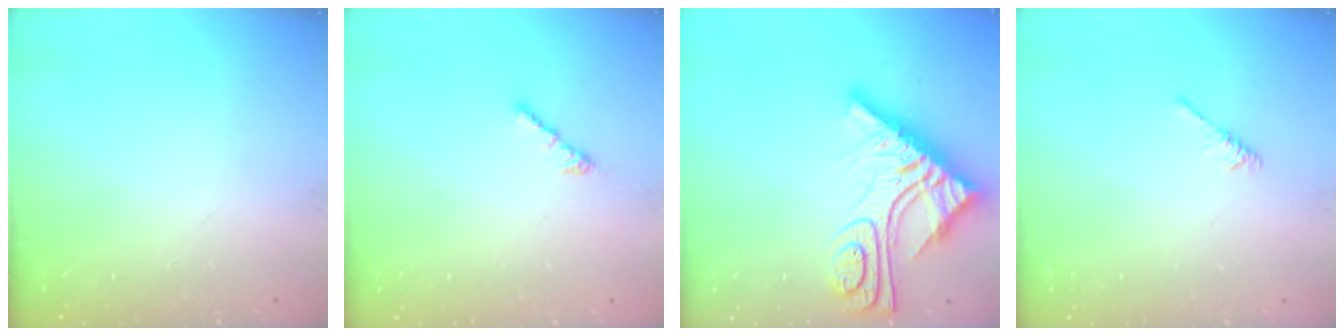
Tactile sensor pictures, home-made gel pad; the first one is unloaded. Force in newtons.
{"total": 3.1, "press": 3.0, "slide": 0.7}
{"total": 15.0, "press": 15.0, "slide": 1.4}
{"total": 1.9, "press": 1.8, "slide": 0.5}